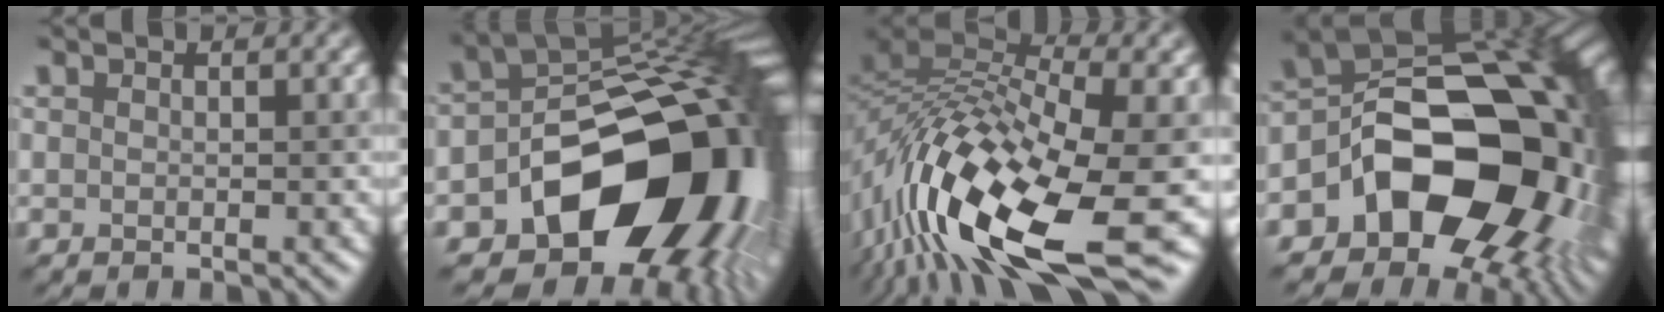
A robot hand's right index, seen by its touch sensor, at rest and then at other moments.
{"total": 17.7, "force": [-5.6, 12.2, 11.5], "torque": [-0.135, -0.021, -0.083]}
{"total": 16.8, "force": [-6.5, 6.0, 14.3], "torque": [-0.278, 0.003, -0.127]}
{"total": 16.2, "force": [-4.4, 11.0, 11.0], "torque": [-0.120, -0.001, -0.083]}